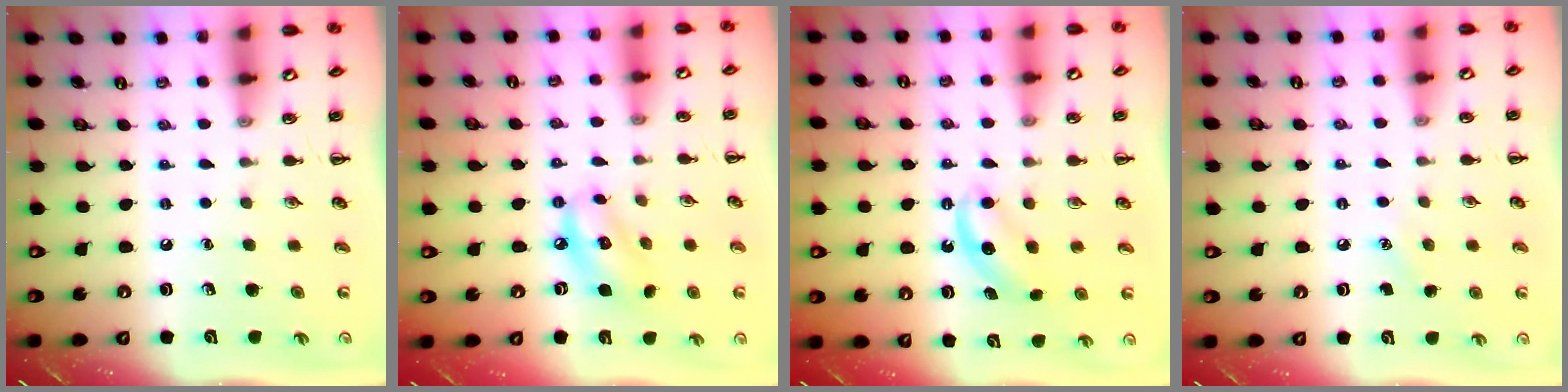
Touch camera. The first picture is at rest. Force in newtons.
{"total": 8.0, "press": 7.8, "slide": 1.7}
{"total": 5.6, "press": 5.4, "slide": 1.5}
{"total": 5.2, "press": 5.0, "slide": 1.4}